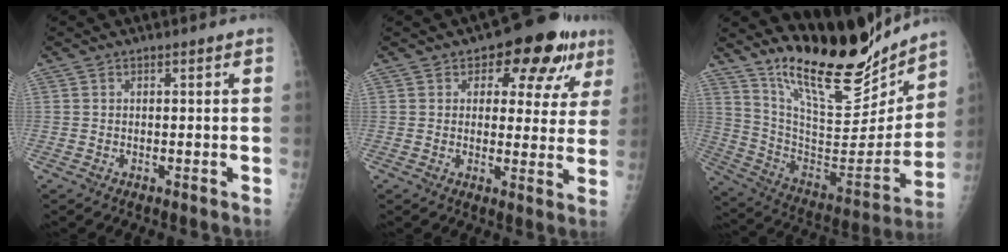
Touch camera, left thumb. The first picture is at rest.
{"total": 12.0, "force": [6.1, 6.7, 7.8], "torque": [-0.044, -0.014, 0.075]}
{"total": 25.5, "force": [20.3, 7.5, 13.5], "torque": [-0.179, -0.115, 0.334]}